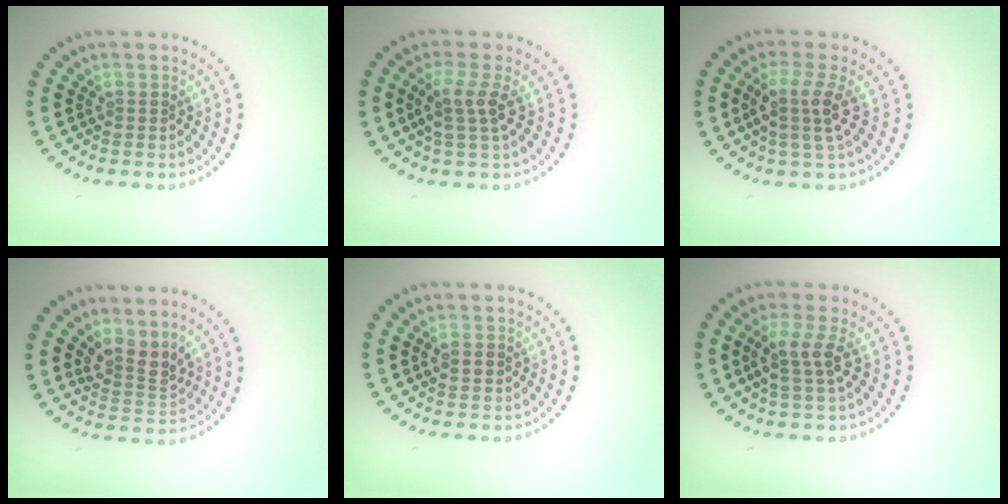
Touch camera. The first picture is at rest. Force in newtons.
{"total": 2.5, "press": 1.9, "slide": 1.6}
{"total": 3.0, "press": 2.3, "slide": 2.0}
{"total": 2.8, "press": 2.1, "slide": 1.9}
{"total": 1.5, "press": 1.5, "slide": 0.1}
{"total": 2.4, "press": 1.9, "slide": 1.5}